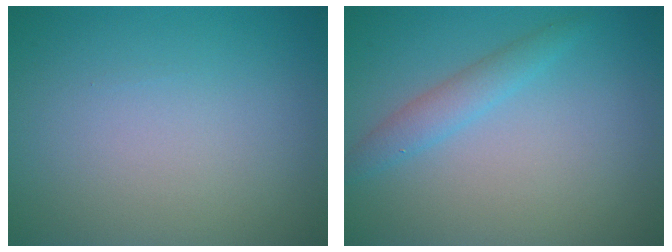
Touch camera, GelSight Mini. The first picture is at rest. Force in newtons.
{"total": 2.0, "press": 2.0, "slide": 0.1}